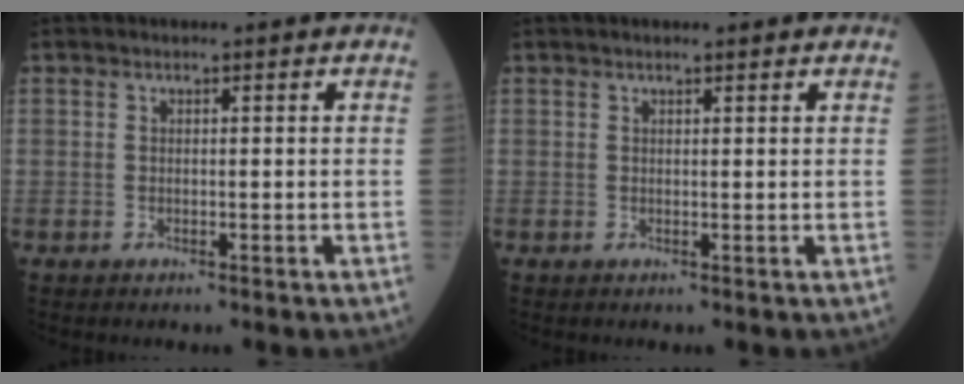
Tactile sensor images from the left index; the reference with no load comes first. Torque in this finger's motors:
{"motor_torque": [-0.14, 0.13, -0.11, -0.01]}